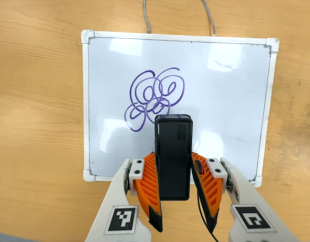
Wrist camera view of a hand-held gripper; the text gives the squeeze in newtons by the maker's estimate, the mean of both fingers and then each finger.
{"total": 3.4, "left": 2.0, "right": 4.9}